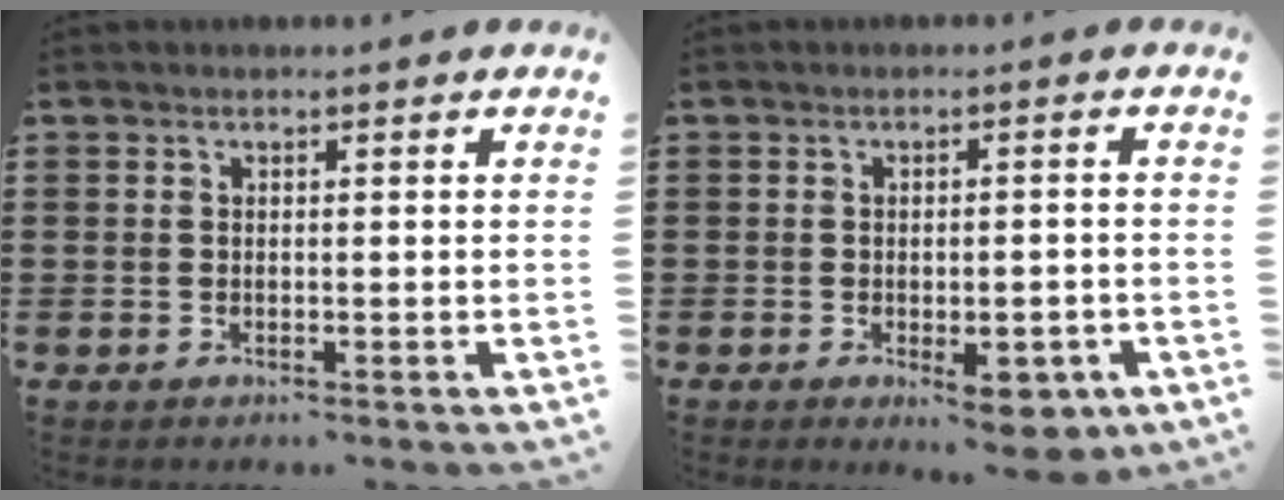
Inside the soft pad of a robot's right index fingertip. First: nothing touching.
{"total": 5.4, "force": [-2.9, 1.8, 4.2], "torque": [-0.055, -0.002, -0.048]}